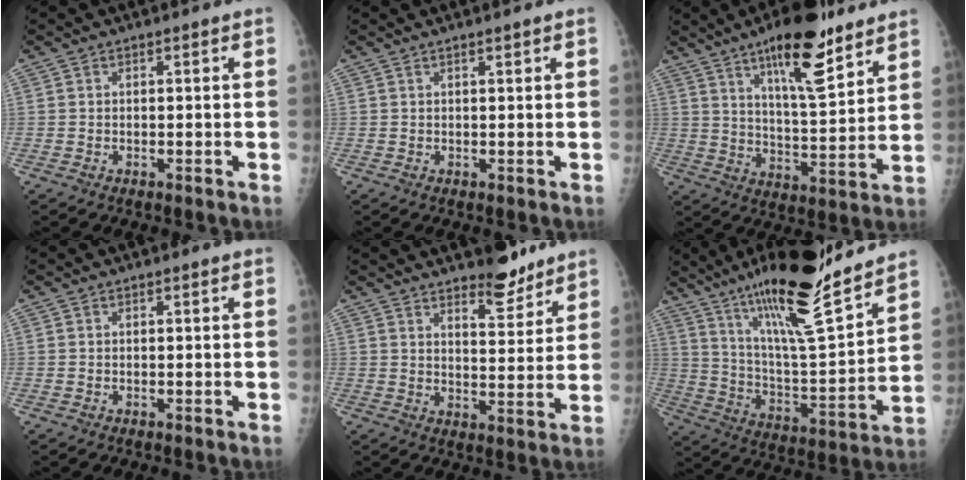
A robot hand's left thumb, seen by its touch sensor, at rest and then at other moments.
{"total": 0.7, "force": [0.5, 0.0, 0.5], "torque": [-0.007, -0.003, 0.010]}
{"total": 16.0, "force": [10.2, 4.5, 11.4], "torque": [-0.156, -0.062, 0.166]}
{"total": 0.0}
{"total": 7.7, "force": [6.3, 2.5, 3.7], "torque": [-0.032, -0.050, 0.097]}
{"total": 23.3, "force": [17.2, 3.5, 15.3], "torque": [-0.234, -0.082, 0.297]}